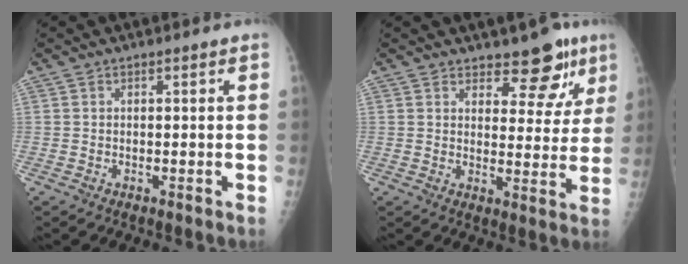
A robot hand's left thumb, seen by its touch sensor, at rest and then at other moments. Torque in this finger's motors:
{"motor_torque": [0.04, 0.22, -0.11, -0.17, 0.00]}